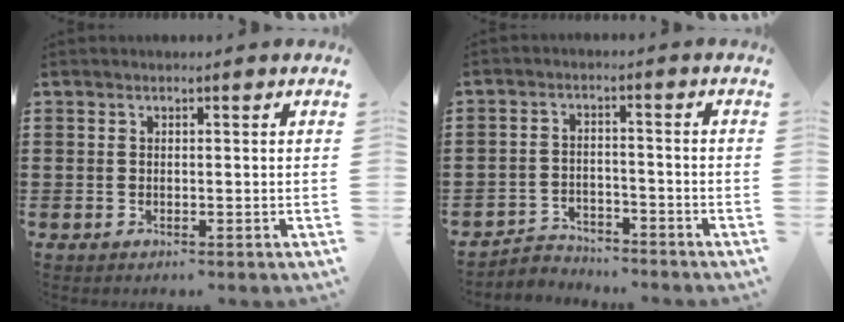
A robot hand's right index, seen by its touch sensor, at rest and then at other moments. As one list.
[{"total": 3.4, "force": [-3.3, 0.9, -0.1], "torque": [-0.007, 0.004, -0.072]}]